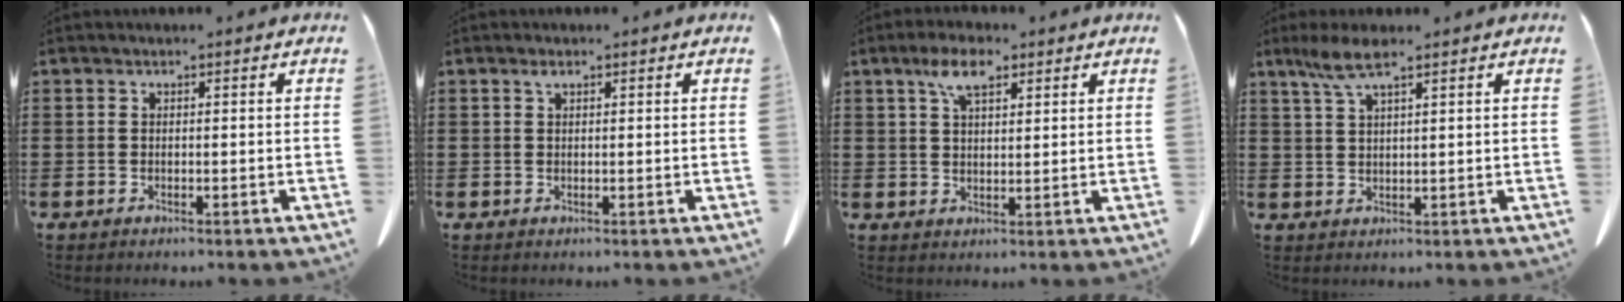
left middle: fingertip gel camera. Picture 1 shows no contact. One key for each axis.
{"total": 0.9, "fx": 0.5, "fy": 0.3, "fz": 0.7, "tx": -0.015, "ty": 0.001, "tz": 0.009}
{"total": 5.6, "fx": 3.3, "fy": 2.1, "fz": 4.0, "tx": -0.080, "ty": 0.004, "tz": 0.058}
{"total": 4.7, "fx": 2.9, "fy": 0.7, "fz": 3.7, "tx": -0.086, "ty": -0.002, "tz": 0.051}